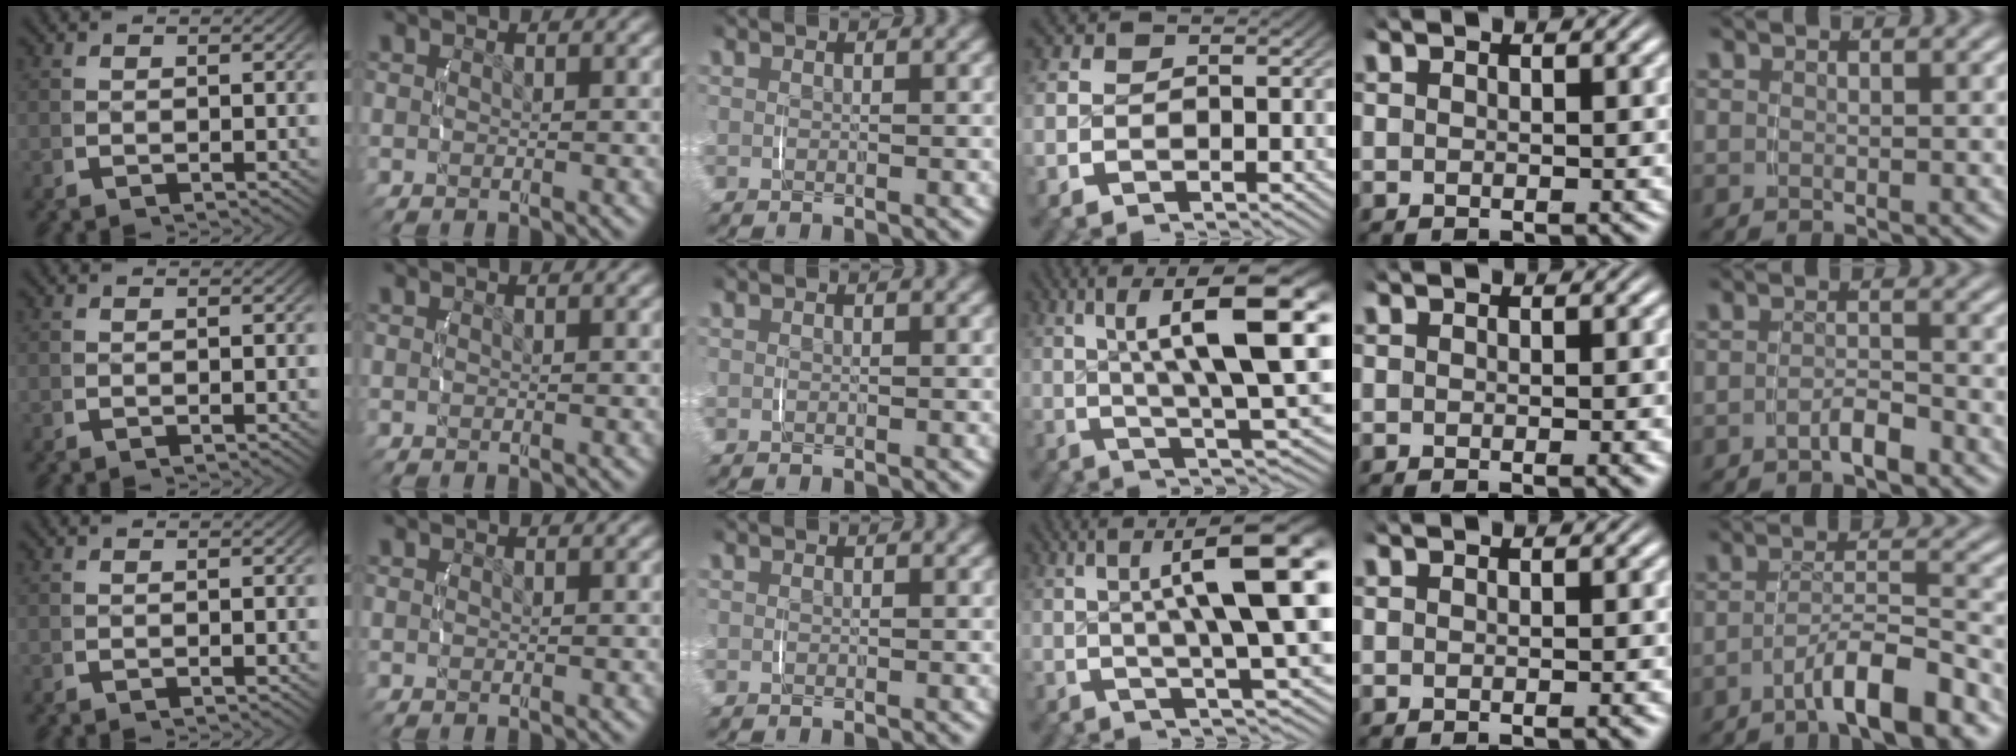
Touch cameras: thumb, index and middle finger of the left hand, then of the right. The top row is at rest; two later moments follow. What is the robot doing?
{"motion": "lift_and_place", "object": "measuring cup"}